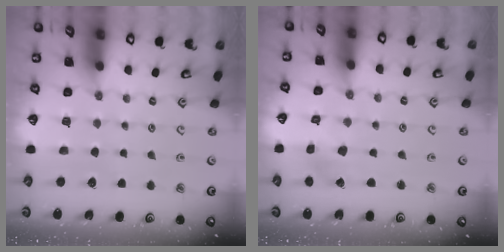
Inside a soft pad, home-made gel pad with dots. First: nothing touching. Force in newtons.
{"total": 1.4, "press": 1.4, "slide": 0.1}